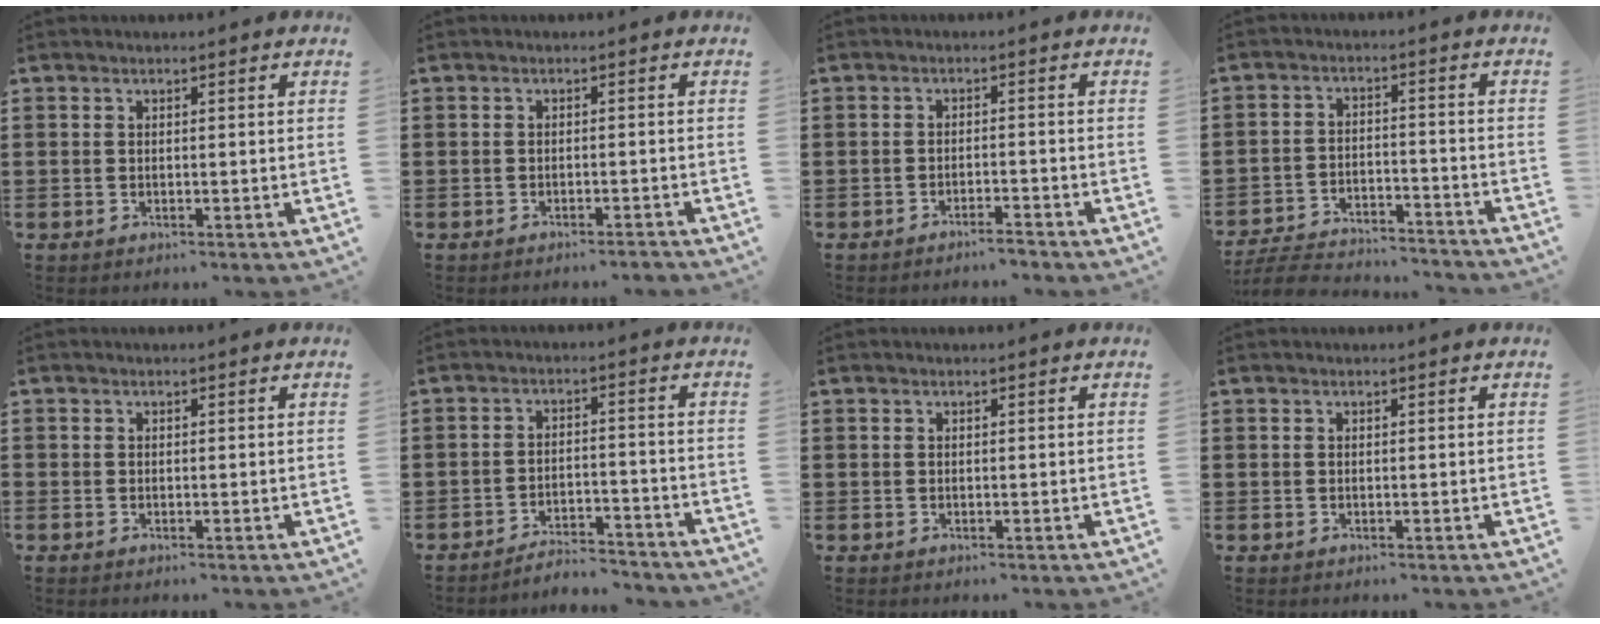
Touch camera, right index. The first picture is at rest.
{"total": 1.3, "force": [-1.2, -0.1, 0.3], "torque": [-0.007, 0.003, -0.025]}
{"total": 2.1, "force": [-2.1, 0.0, 0.6], "torque": [-0.013, 0.000, -0.042]}
{"total": 6.0, "force": [-5.8, 0.7, 1.1], "torque": [-0.034, 0.005, -0.119]}
{"total": 0.0}
{"total": 4.1, "force": [-4.0, 0.3, 0.5], "torque": [-0.013, 0.006, -0.085]}
{"total": 0.0}
{"total": 0.0}